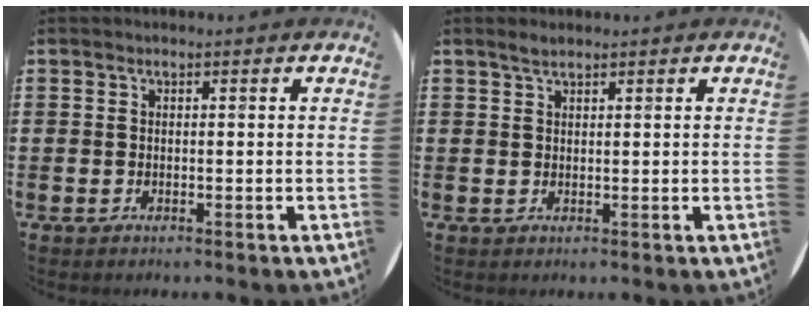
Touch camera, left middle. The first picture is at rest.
{"total": 1.4, "force": [1.2, 0.4, 0.6], "torque": [-0.012, 0.004, 0.021]}